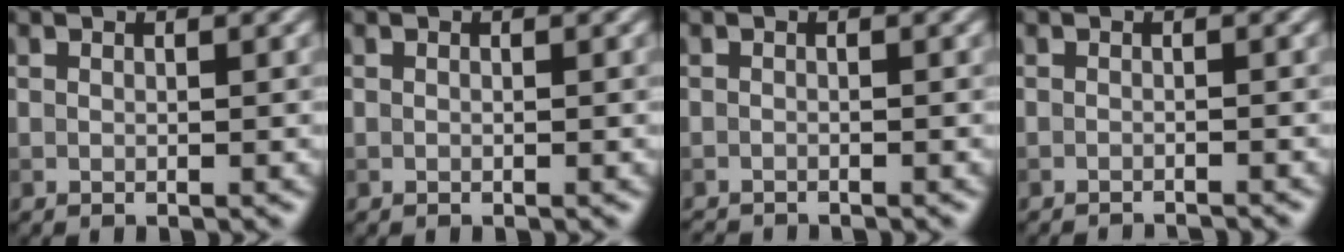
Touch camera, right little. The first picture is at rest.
{"total": 0.0}
{"total": 1.6, "force": [-1.6, 0.1, 0.2], "torque": [0.005, -0.010, -0.026]}
{"total": 2.8, "force": [-2.6, 0.3, 0.7], "torque": [-0.005, 0.005, -0.036]}